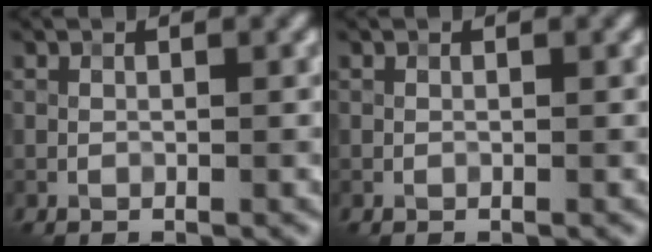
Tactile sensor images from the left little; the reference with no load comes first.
{"total": 0.0}